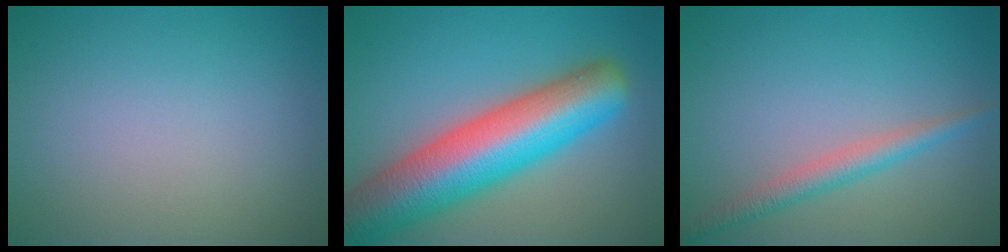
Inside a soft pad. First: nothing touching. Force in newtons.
{"total": 12.3, "press": 12.3, "slide": 0.5}
{"total": 2.5, "press": 2.5, "slide": 0.0}